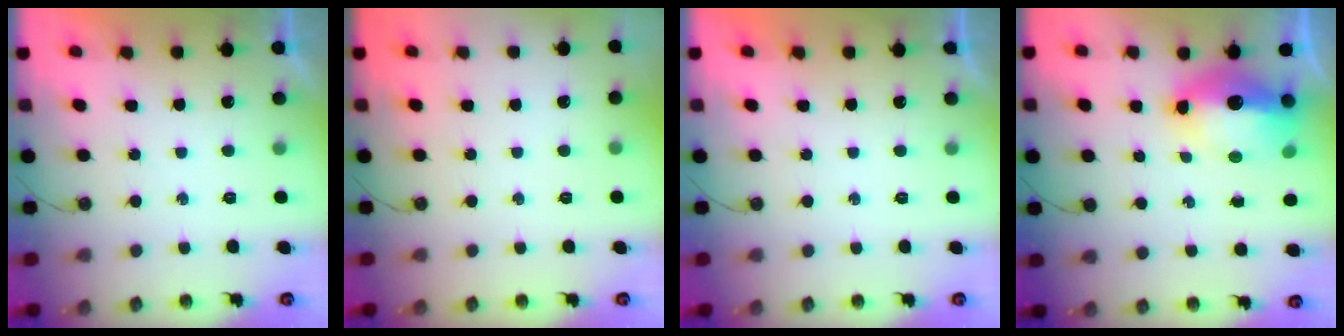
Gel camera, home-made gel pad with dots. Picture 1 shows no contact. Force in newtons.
{"total": 0.0}
{"total": 0.0}
{"total": 15.2, "press": 15.1, "slide": 1.8}